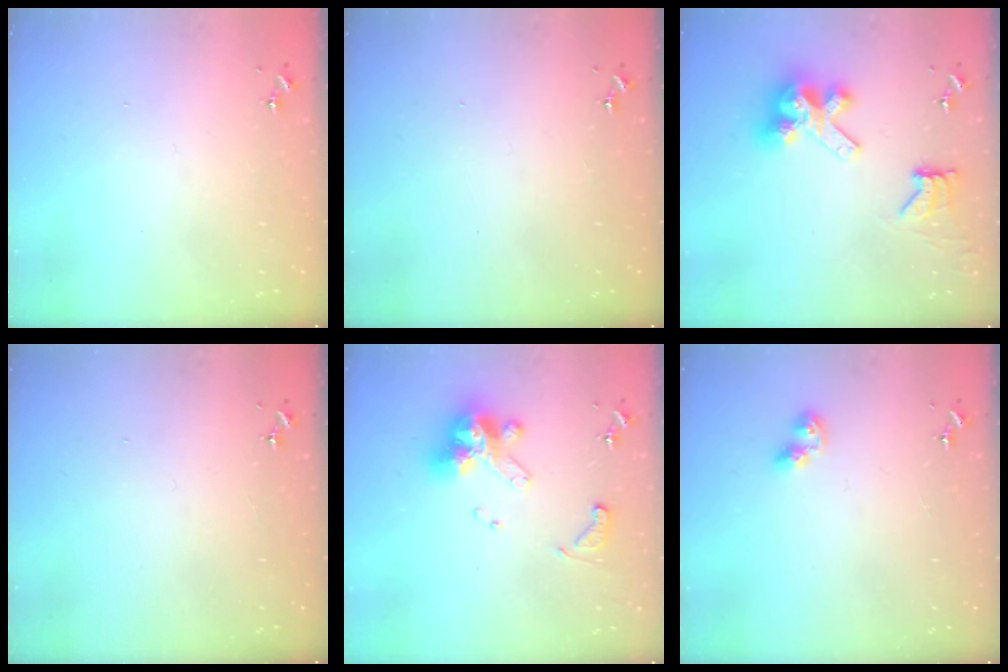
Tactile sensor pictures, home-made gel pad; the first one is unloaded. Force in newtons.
{"total": 0.0}
{"total": 12.1, "press": 12.0, "slide": 0.6}
{"total": 0.0}
{"total": 14.2, "press": 14.0, "slide": 1.8}
{"total": 5.5, "press": 5.5, "slide": 0.4}